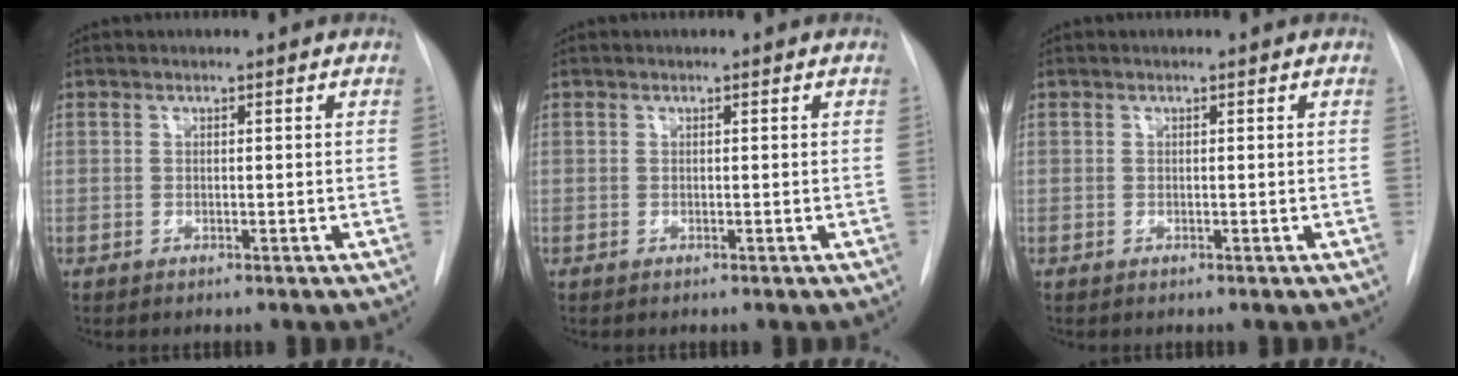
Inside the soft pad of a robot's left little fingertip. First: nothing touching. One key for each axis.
{"total": 0.0}
{"total": 0.0}